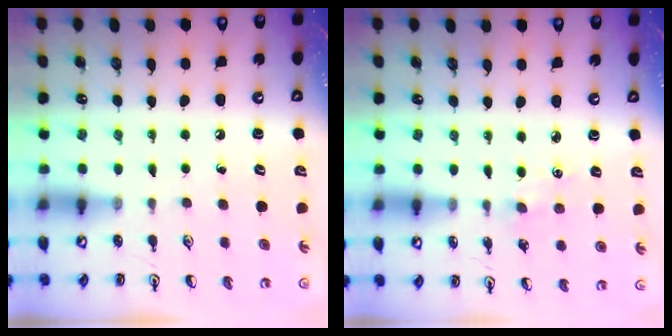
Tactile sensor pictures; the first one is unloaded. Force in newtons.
{"total": 1.1, "press": 1.1, "slide": 0.3}